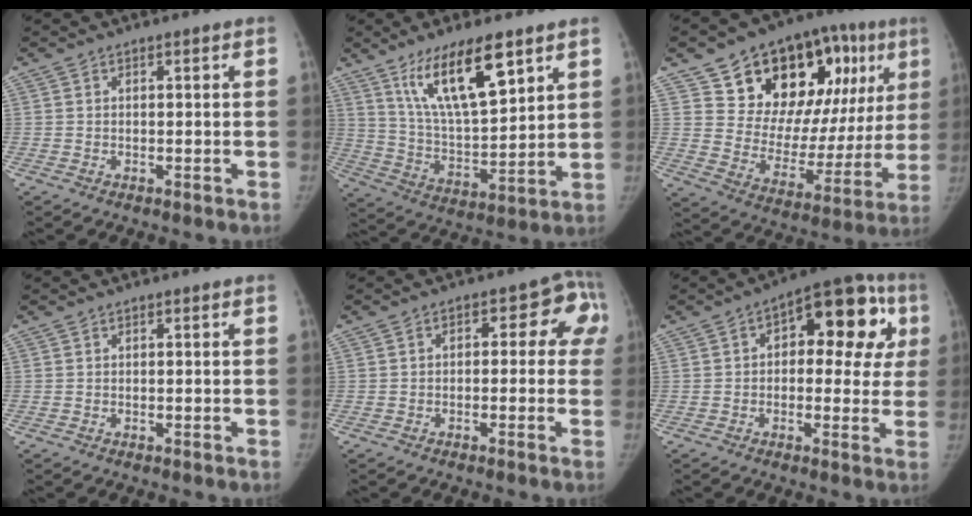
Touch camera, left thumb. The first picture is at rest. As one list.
[{"total": 16.2, "force": [9.4, 5.1, 12.2], "torque": [-0.189, -0.047, 0.180]}, {"total": 25.8, "force": [11.7, 14.4, 17.9], "torque": [-0.198, -0.010, 0.187]}, {"total": 0.0}, {"total": 7.5, "force": [0.1, 4.5, 5.9], "torque": [-0.023, 0.030, -0.011]}, {"total": 16.5, "force": [4.0, 9.0, 13.2], "torque": [-0.110, 0.029, 0.041]}]